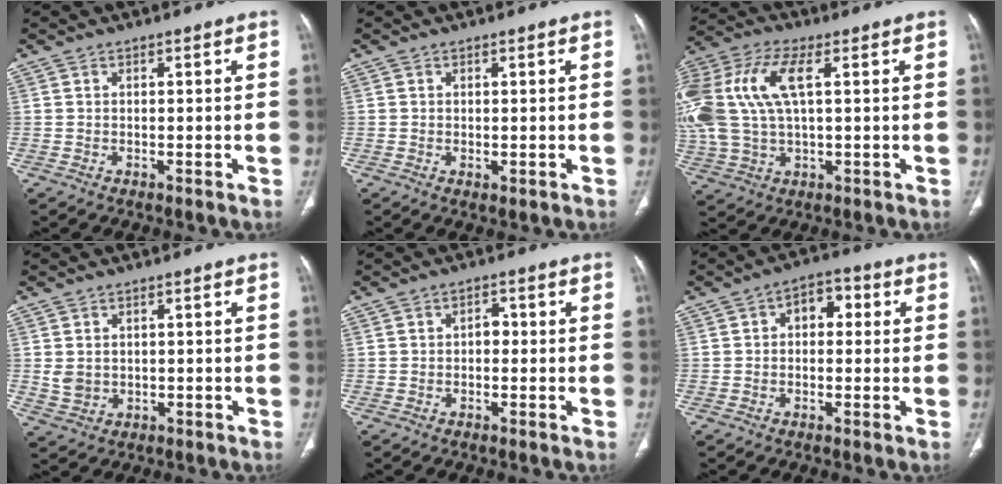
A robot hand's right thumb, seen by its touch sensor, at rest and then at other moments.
{"total": 1.1, "force": [-0.2, 0.6, 0.9], "torque": [-0.015, -0.004, 0.002]}
{"total": 18.7, "force": [4.0, 9.0, 15.8], "torque": [-0.377, 0.021, 0.076]}
{"total": 3.4, "force": [0.4, 2.9, 1.8], "torque": [-0.029, -0.004, 0.019]}
{"total": 2.1, "force": [-0.2, 1.5, 1.4], "torque": [-0.009, 0.008, -0.008]}
{"total": 5.7, "force": [0.9, 3.9, 4.1], "torque": [-0.033, 0.019, 0.004]}